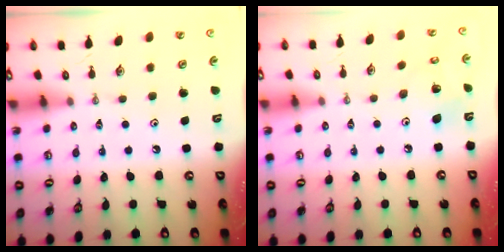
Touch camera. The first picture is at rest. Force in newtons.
{"total": 7.5, "press": 7.3, "slide": 1.9}